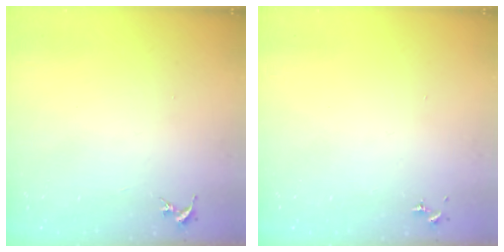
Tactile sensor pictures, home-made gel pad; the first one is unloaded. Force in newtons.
{"total": 0.0}